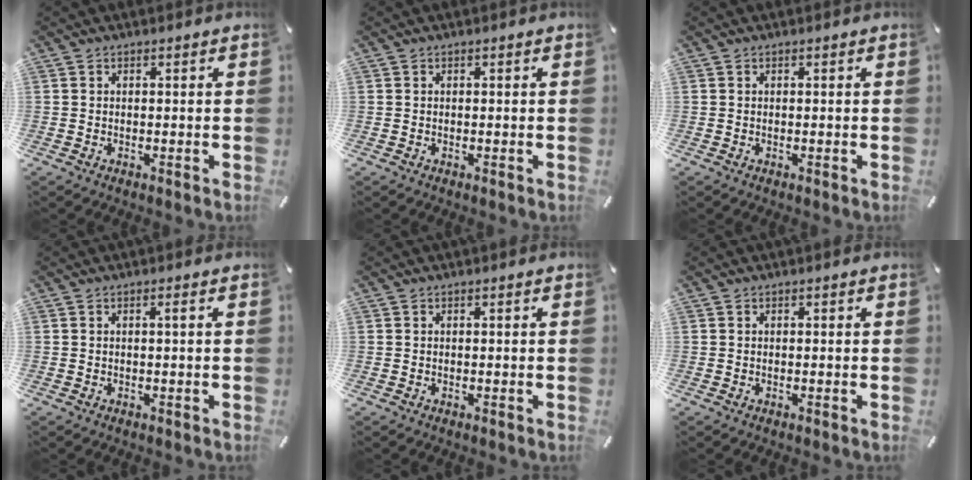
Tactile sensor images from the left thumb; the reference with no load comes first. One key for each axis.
{"total": 0.0}
{"total": 0.0}
{"total": 0.9, "fx": 0.0, "fy": 0.0, "fz": 0.9, "tx": -0.015, "ty": 0.000, "tz": 0.000}
{"total": 0.0}
{"total": 0.0}